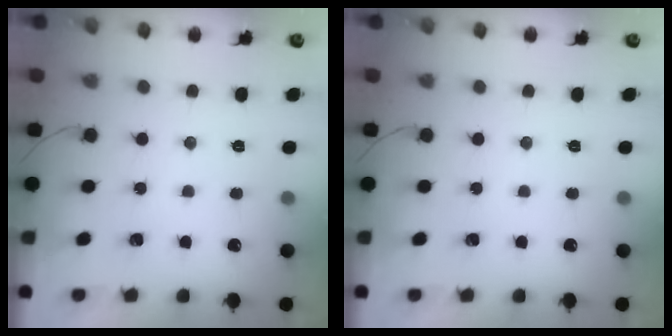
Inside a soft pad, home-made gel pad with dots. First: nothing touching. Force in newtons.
{"total": 0.0}